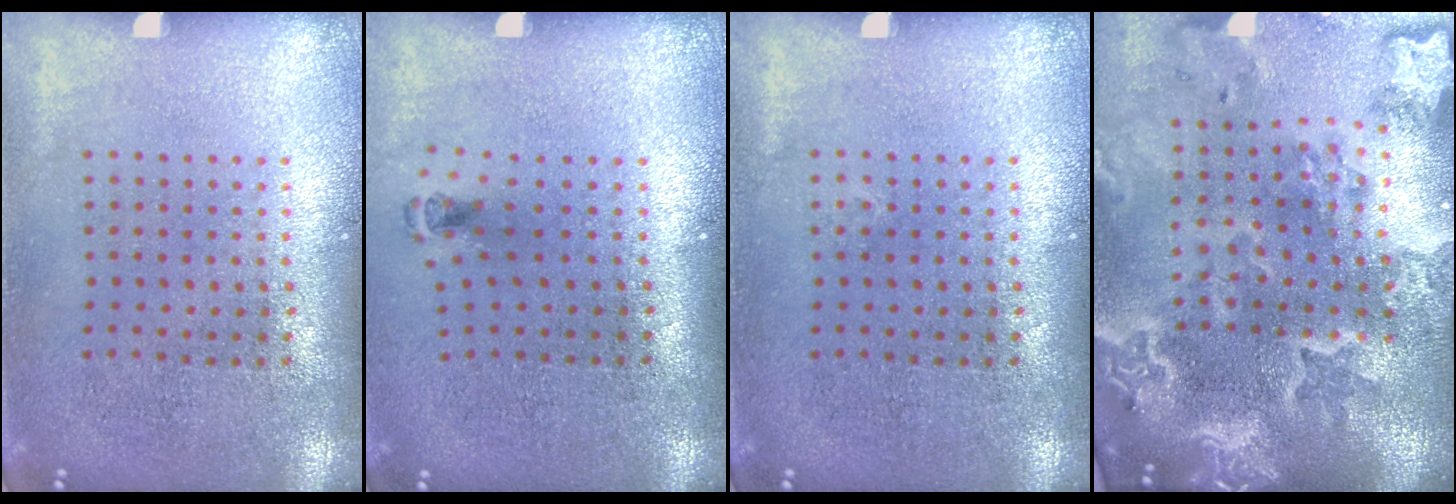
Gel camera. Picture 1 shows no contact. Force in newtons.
{"total": 0.6, "press": 0.4, "slide": 0.5}
{"total": 0.0}
{"total": 4.6, "press": 3.7, "slide": 2.8}